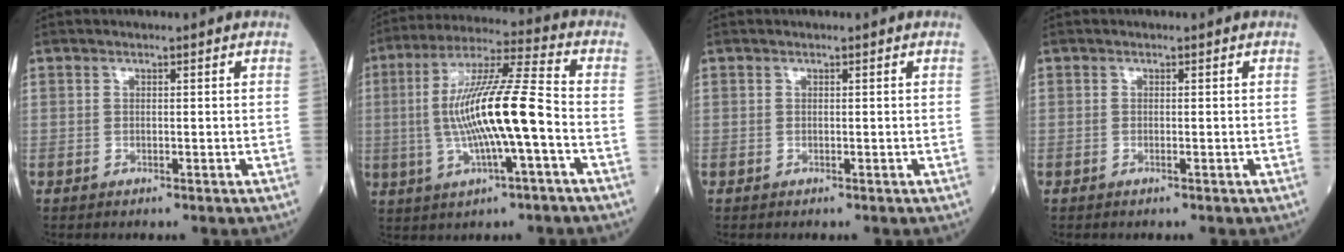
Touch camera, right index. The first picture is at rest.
{"total": 14.3, "force": [-1.9, 0.8, 14.2], "torque": [-0.273, 0.010, -0.034]}
{"total": 0.0}
{"total": 0.0}